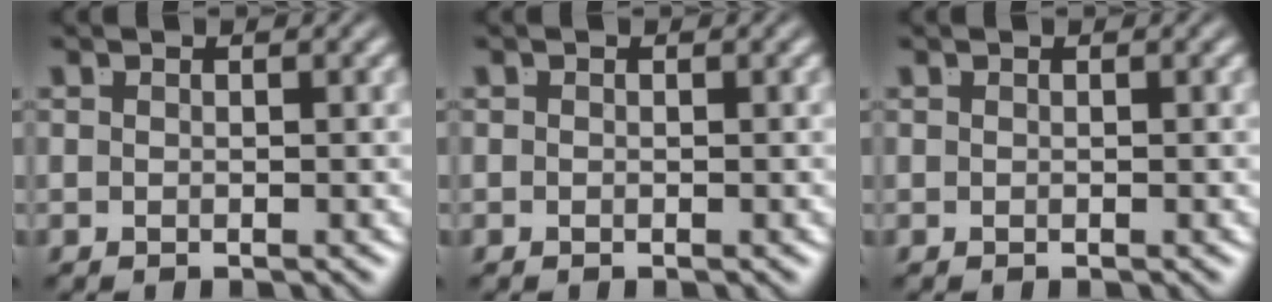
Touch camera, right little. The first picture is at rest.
{"total": 0.0}
{"total": 0.0}